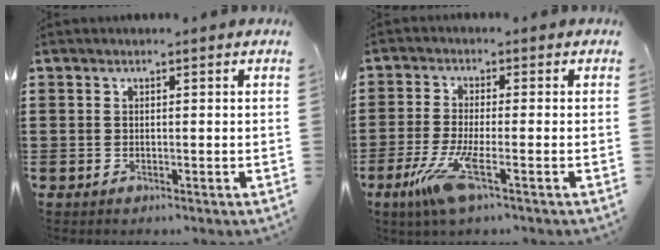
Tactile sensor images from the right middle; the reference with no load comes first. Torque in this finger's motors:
{"motor_torque": [1.35, -0.79, 0.69, 0.15]}